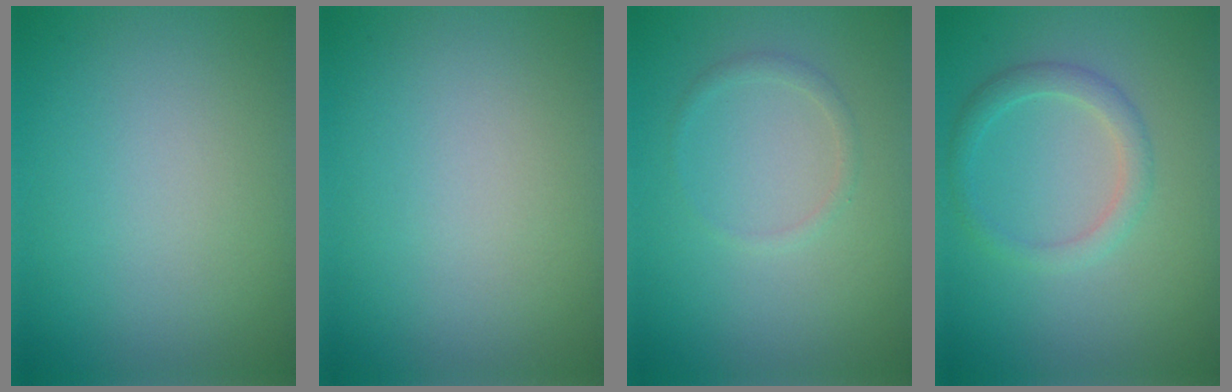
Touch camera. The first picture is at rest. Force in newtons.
{"total": 0.0}
{"total": 1.0, "press": 1.0, "slide": 0.1}
{"total": 2.2, "press": 2.2, "slide": 0.1}